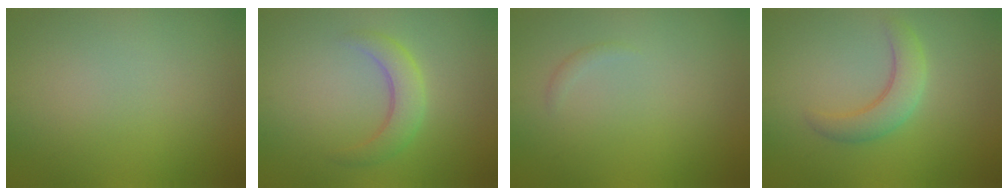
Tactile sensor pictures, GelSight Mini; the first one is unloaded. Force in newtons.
{"total": 2.7, "press": 2.7, "slide": 0.2}
{"total": 0.6, "press": 0.5, "slide": 0.1}
{"total": 3.0, "press": 3.0, "slide": 0.3}